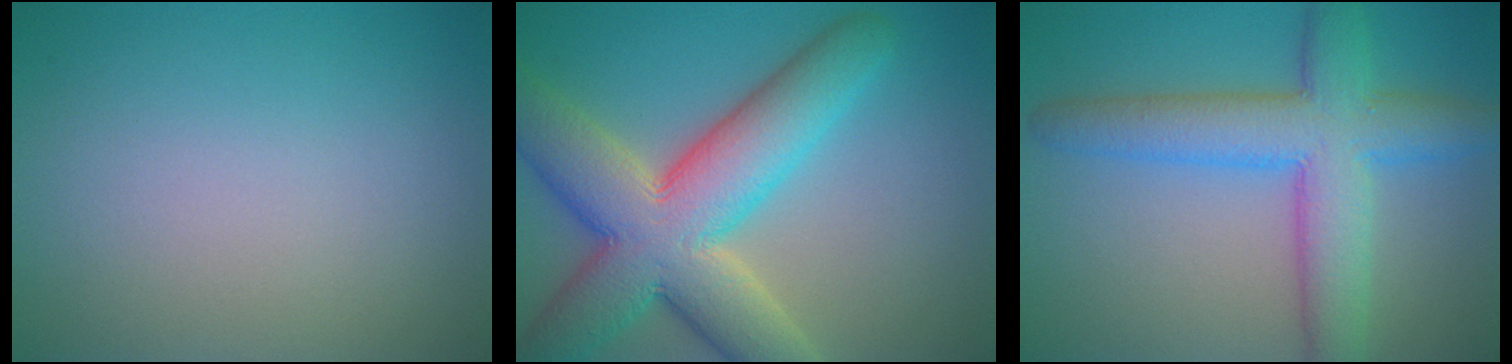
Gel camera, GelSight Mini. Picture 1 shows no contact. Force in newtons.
{"total": 11.7, "press": 11.7, "slide": 0.9}
{"total": 7.6, "press": 7.6, "slide": 0.3}